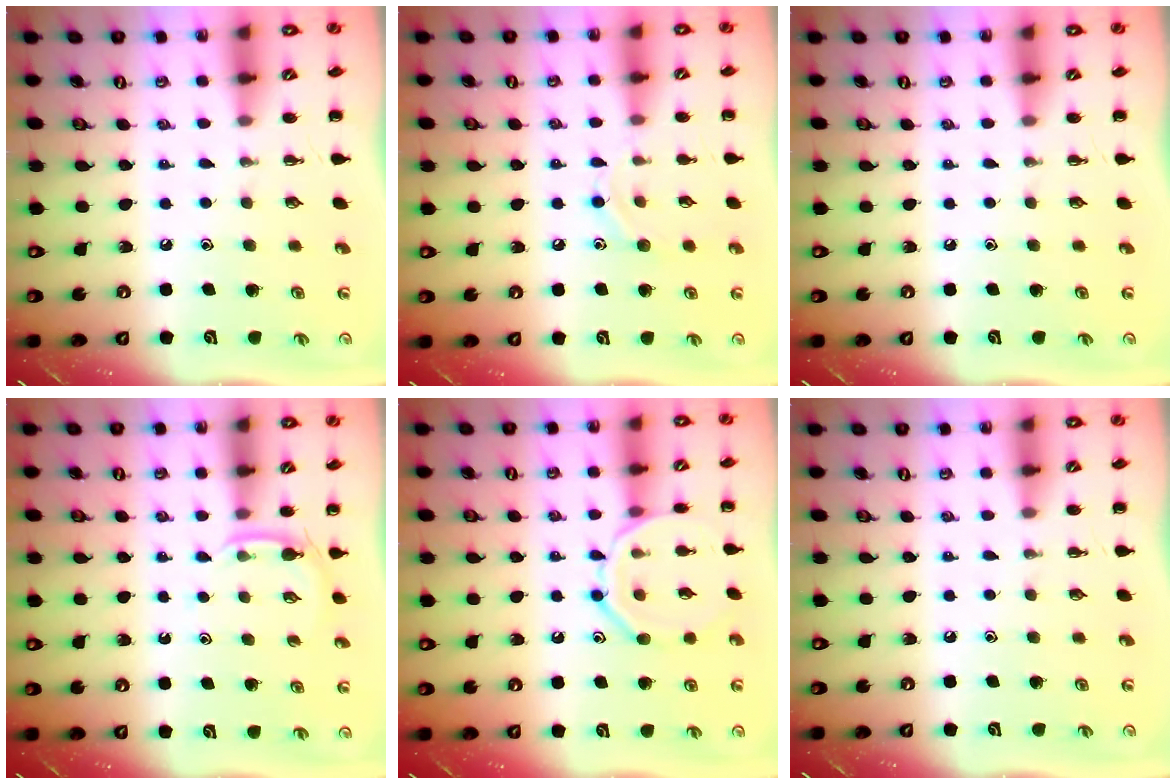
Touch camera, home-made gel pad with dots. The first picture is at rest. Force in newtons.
{"total": 7.5, "press": 7.4, "slide": 1.2}
{"total": 0.0}
{"total": 3.1, "press": 2.9, "slide": 1.1}
{"total": 10.9, "press": 10.9, "slide": 0.1}
{"total": 0.0}